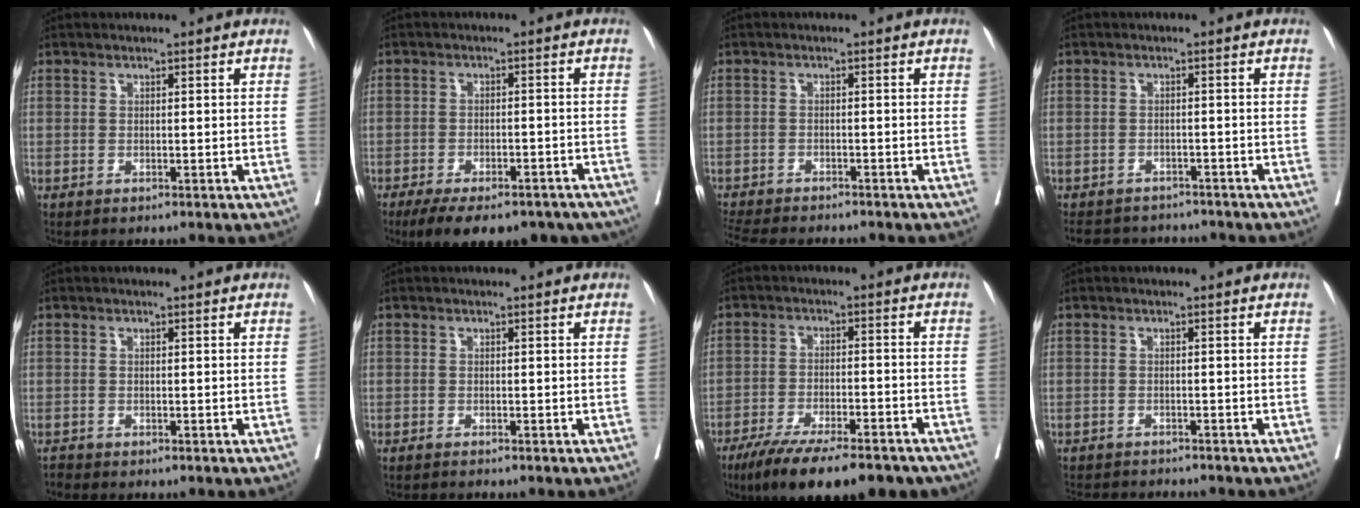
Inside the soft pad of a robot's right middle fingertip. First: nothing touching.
{"total": 15.7, "force": [-12.0, 6.2, 8.1], "torque": [-0.119, -0.005, -0.154]}
{"total": 9.7, "force": [-8.7, 1.8, 3.9], "torque": [-0.065, -0.013, -0.130]}
{"total": 7.5, "force": [-6.9, 2.7, 1.0], "torque": [-0.012, 0.004, -0.090]}
{"total": 0.5, "force": [-0.5, 0.0, -0.1], "torque": [-0.006, -0.006, -0.013]}
{"total": 1.4, "force": [-1.2, -0.2, 0.7], "torque": [-0.012, -0.001, -0.017]}
{"total": 17.6, "force": [-13.8, 4.2, 10.1], "torque": [-0.138, -0.012, -0.205]}
{"total": 7.8, "force": [-7.3, 1.4, 2.2], "torque": [-0.030, -0.007, -0.100]}